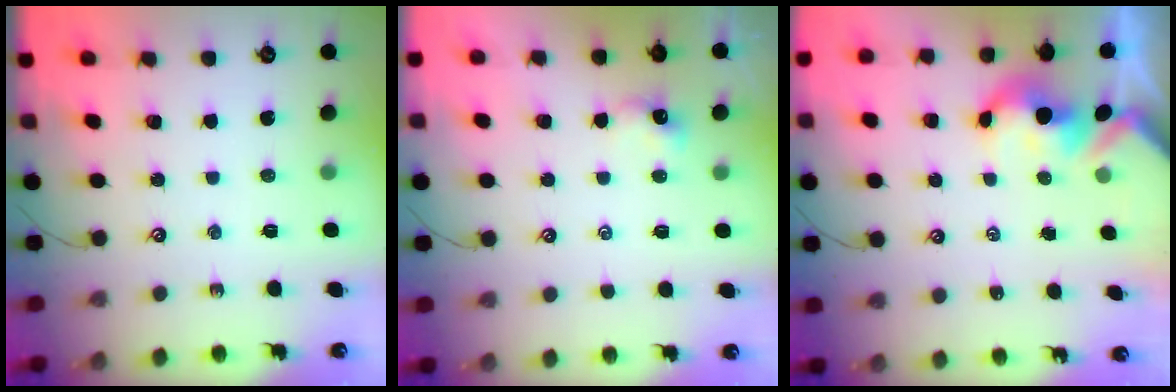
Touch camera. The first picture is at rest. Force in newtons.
{"total": 2.9, "press": 2.9, "slide": 0.1}
{"total": 3.8, "press": 3.7, "slide": 0.5}